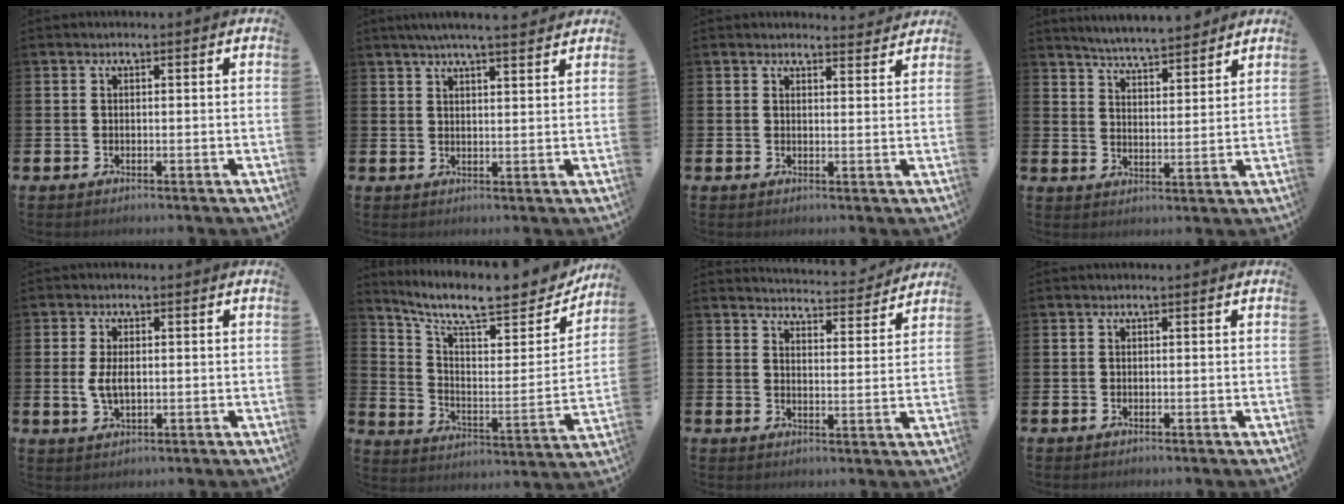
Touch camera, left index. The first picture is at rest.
{"total": 4.7, "force": [4.3, -0.1, 1.7], "torque": [-0.041, -0.012, 0.077]}
{"total": 2.5, "force": [2.5, 0.3, -0.1], "torque": [0.007, -0.017, 0.042]}
{"total": 5.2, "force": [5.2, 0.1, 0.5], "torque": [-0.022, -0.034, 0.091]}
{"total": 3.4, "force": [0.2, 1.9, 2.9], "torque": [-0.055, 0.007, 0.001]}
{"total": 10.0, "force": [8.7, 2.6, 4.2], "torque": [-0.099, -0.069, 0.145]}
{"total": 4.8, "force": [4.8, 0.3, 0.2], "torque": [-0.007, -0.041, 0.081]}
{"total": 0.0}